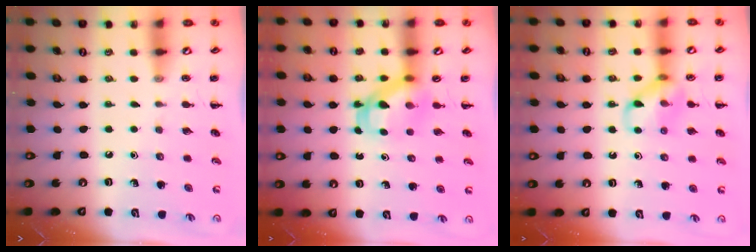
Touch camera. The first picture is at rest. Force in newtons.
{"total": 5.3, "press": 5.3, "slide": 0.8}
{"total": 10.4, "press": 10.3, "slide": 0.4}